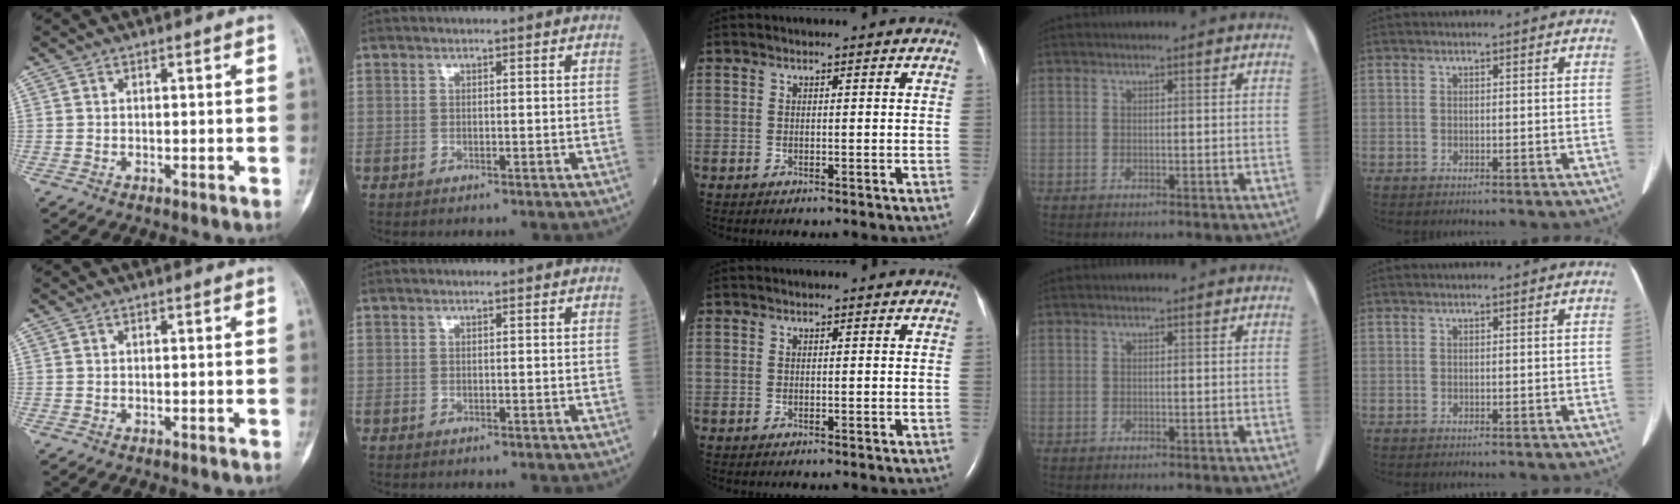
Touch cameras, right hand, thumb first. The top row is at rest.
{}